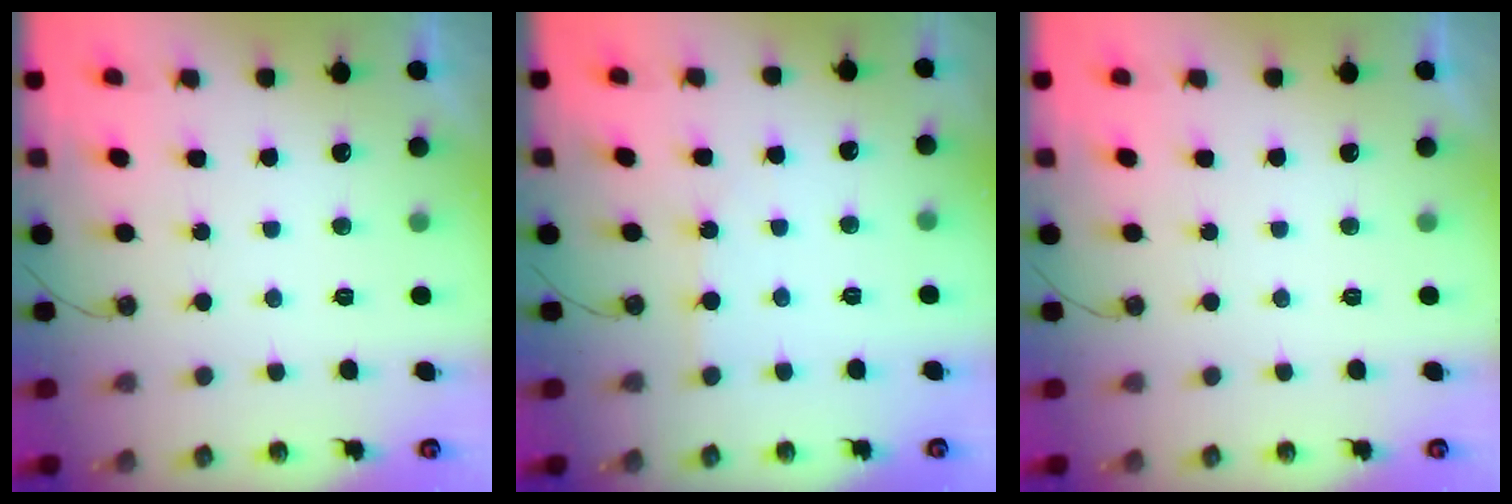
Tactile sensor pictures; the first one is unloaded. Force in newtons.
{"total": 2.3, "press": 2.3, "slide": 0.3}
{"total": 0.0}